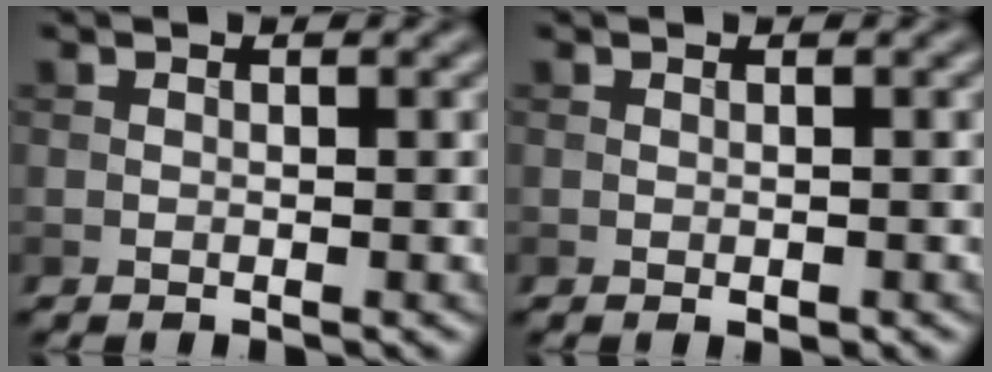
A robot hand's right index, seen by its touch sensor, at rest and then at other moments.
{"total": 0.6, "force": [-0.3, 0.3, 0.5], "torque": [-0.006, -0.001, -0.002]}